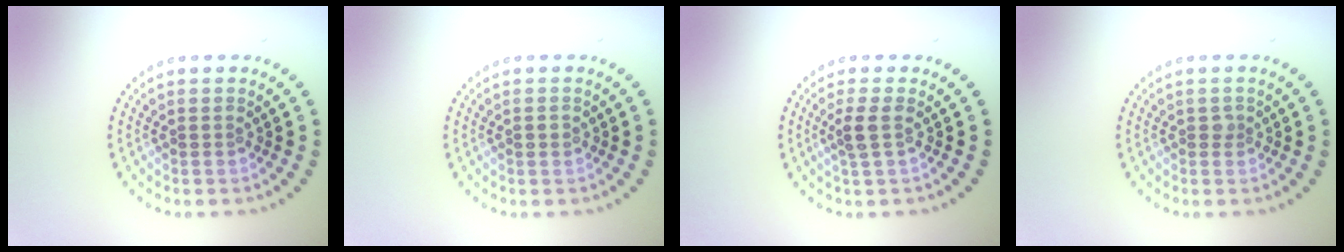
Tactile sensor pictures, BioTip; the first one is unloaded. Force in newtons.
{"total": 0.9, "press": 0.9, "slide": 0.0}
{"total": 1.7, "press": 1.5, "slide": 0.9}
{"total": 0.6, "press": 0.5, "slide": 0.3}